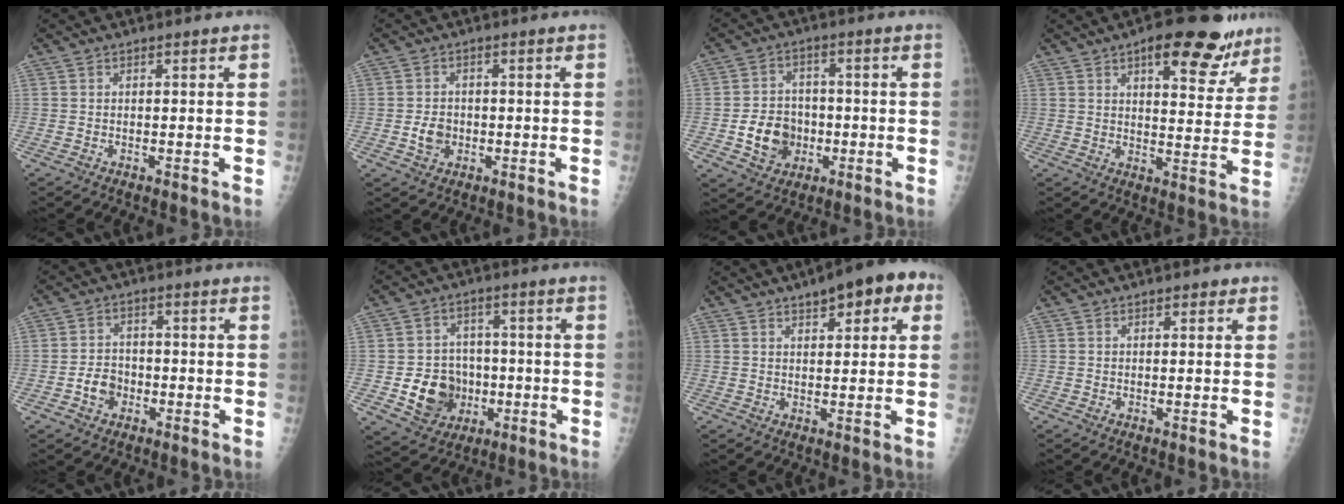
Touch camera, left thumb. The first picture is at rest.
{"total": 3.8, "force": [-1.1, 3.1, 1.9], "torque": [-0.022, 0.007, -0.019]}
{"total": 9.2, "force": [-2.4, 7.7, 4.4], "torque": [-0.043, 0.015, -0.039]}
{"total": 15.4, "force": [9.6, 6.4, 10.3], "torque": [-0.078, -0.037, 0.127]}
{"total": 4.7, "force": [-2.0, 3.7, 2.0], "torque": [-0.017, 0.020, -0.039]}
{"total": 11.2, "force": [-2.7, 9.5, 5.3], "torque": [-0.044, 0.013, -0.037]}
{"total": 10.1, "force": [4.9, 4.1, 7.8], "torque": [-0.070, 0.007, 0.059]}
{"total": 1.3, "force": [0.7, 0.7, 0.9], "torque": [-0.003, 0.001, 0.005]}